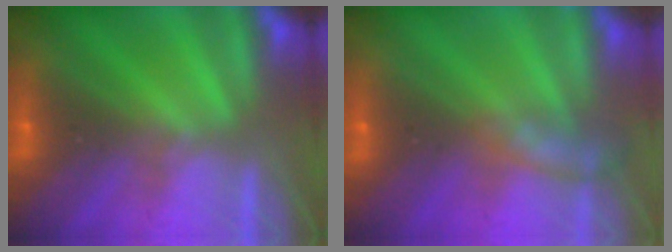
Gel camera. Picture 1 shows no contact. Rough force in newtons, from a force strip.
{"total": 2.3}